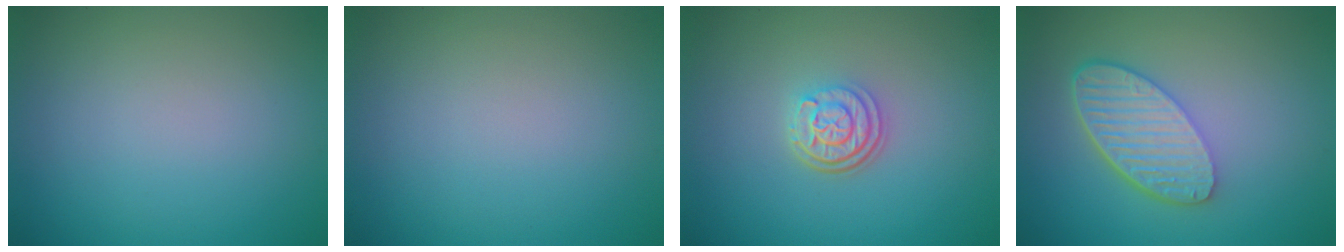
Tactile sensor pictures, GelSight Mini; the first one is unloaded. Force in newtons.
{"total": 0.0}
{"total": 3.2, "press": 2.5, "slide": 2.1}
{"total": 5.8, "press": 4.4, "slide": 3.8}